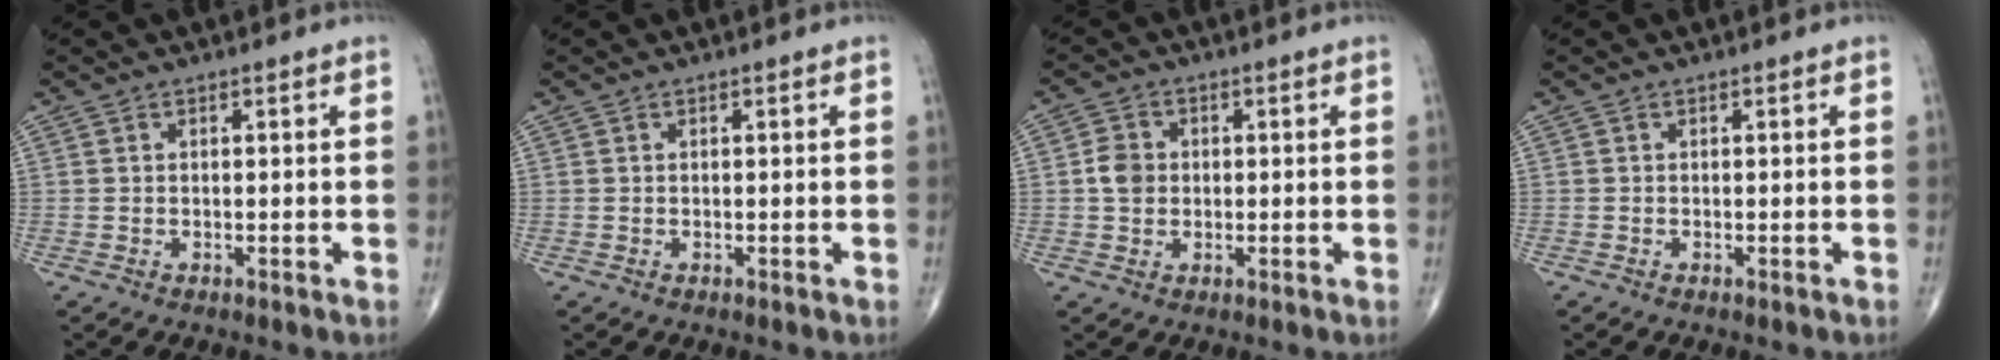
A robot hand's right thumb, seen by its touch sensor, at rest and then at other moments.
{"total": 0.0}
{"total": 4.1, "force": [0.1, 3.5, 2.2], "torque": [-0.031, 0.004, -0.003]}
{"total": 0.0}